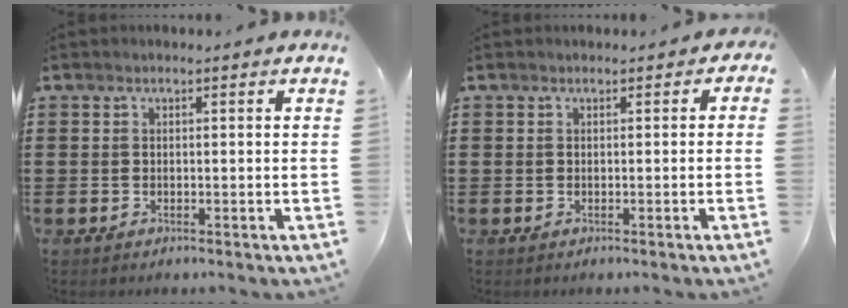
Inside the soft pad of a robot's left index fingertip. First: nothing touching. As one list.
[{"total": 1.1, "force": [-0.3, 1.1, 0.2], "torque": [-0.006, 0.005, -0.008]}]